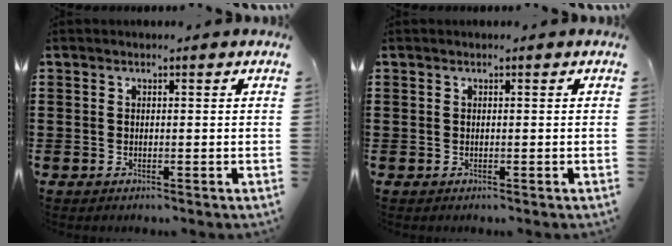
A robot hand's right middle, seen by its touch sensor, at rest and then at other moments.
{"total": 0.0}